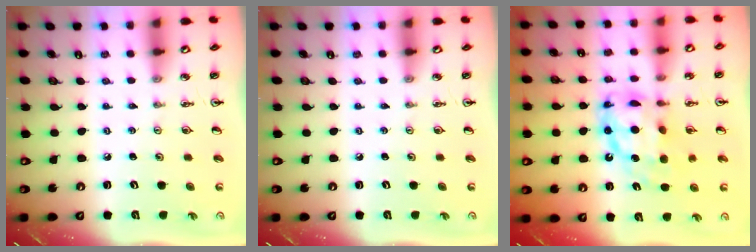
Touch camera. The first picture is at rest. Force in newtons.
{"total": 0.0}
{"total": 14.3, "press": 14.2, "slide": 1.7}